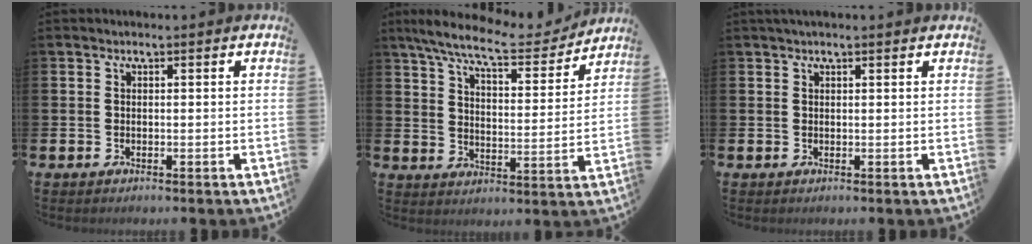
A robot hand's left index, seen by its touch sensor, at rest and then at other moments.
{"total": 9.2, "force": [8.2, 1.2, 4.0], "torque": [-0.103, -0.048, 0.139]}
{"total": 1.2, "force": [1.1, 0.0, 0.5], "torque": [0.002, -0.002, 0.017]}